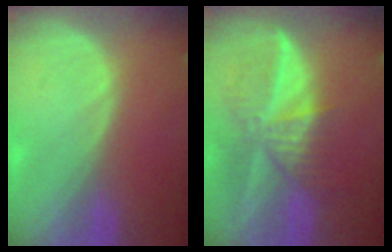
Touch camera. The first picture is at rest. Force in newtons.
{"total": 9.4, "press": 8.3, "slide": 4.6}